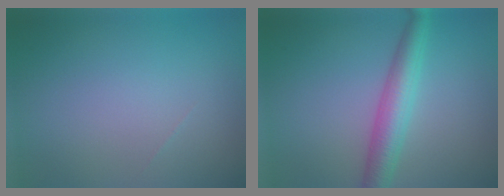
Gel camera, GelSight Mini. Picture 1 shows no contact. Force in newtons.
{"total": 4.4, "press": 4.4, "slide": 0.1}